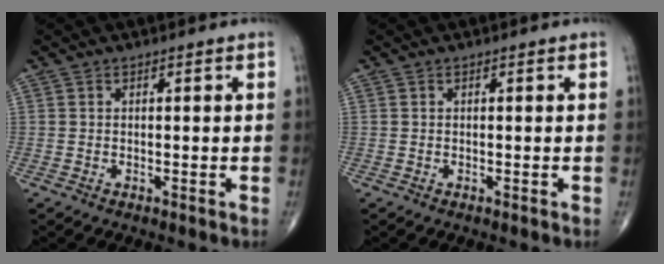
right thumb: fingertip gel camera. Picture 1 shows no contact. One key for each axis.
{"total": 0.0}